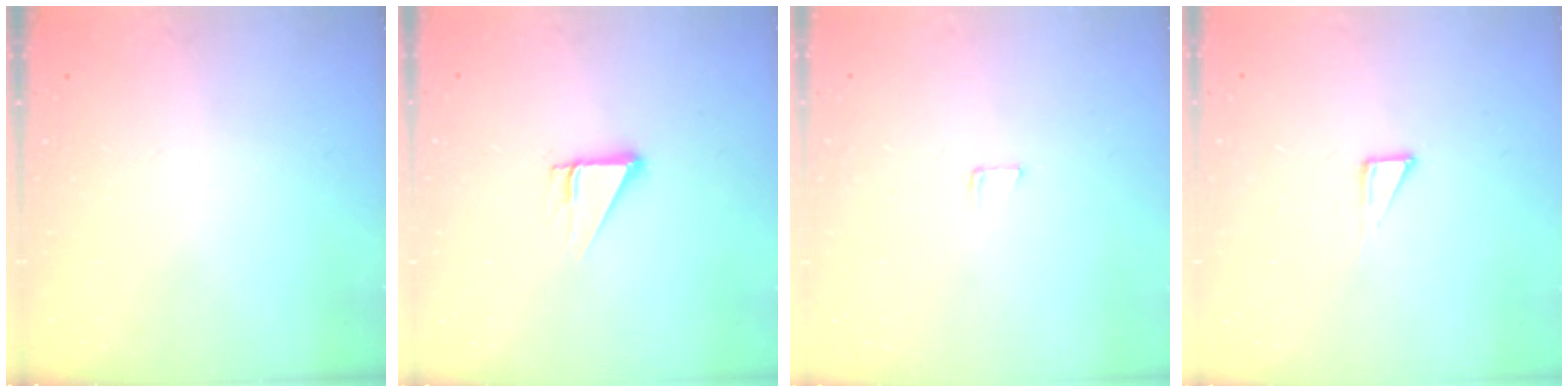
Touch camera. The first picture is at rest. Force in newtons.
{"total": 2.7, "press": 2.7, "slide": 0.0}
{"total": 5.0, "press": 4.9, "slide": 0.4}
{"total": 4.1, "press": 4.1, "slide": 0.3}